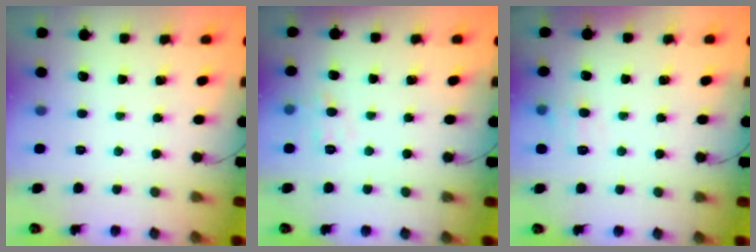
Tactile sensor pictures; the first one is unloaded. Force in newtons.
{"total": 4.9, "press": 4.8, "slide": 1.3}
{"total": 7.7, "press": 7.5, "slide": 1.9}